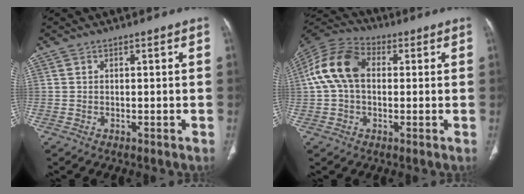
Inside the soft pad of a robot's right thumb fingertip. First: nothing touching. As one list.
[{"total": 12.3, "force": [1.4, 8.3, 9.0], "torque": [-0.179, 0.034, 0.017]}]